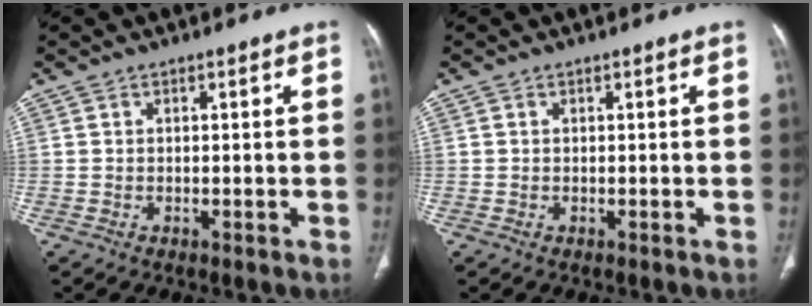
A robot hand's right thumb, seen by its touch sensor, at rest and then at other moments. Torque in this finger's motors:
{"motor_torque": [0.16, 0.11, 0.34, 0.21, -0.01]}